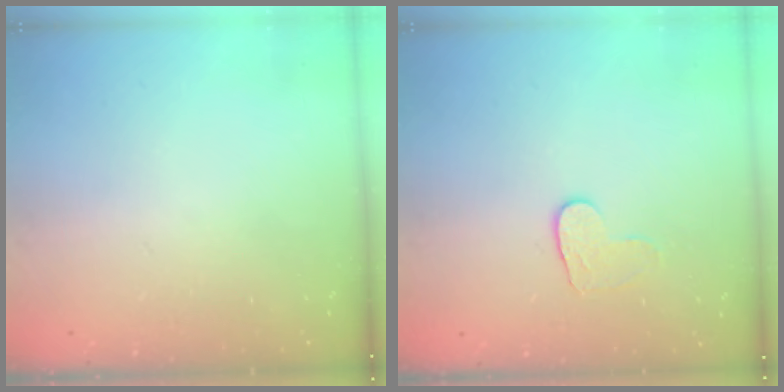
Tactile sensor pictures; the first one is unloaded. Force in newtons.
{"total": 5.6, "press": 5.5, "slide": 0.5}